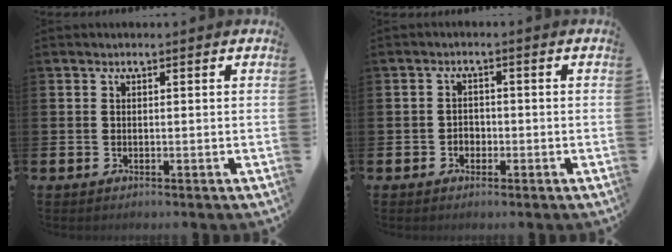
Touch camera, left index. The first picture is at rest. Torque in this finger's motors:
{"motor_torque": [-0.26, -0.05, -0.01, -0.01]}